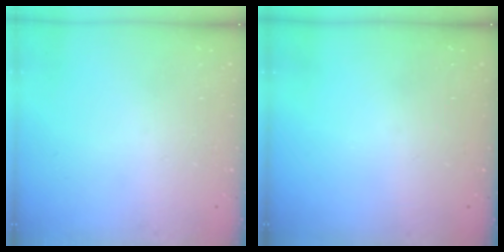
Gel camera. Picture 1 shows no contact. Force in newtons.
{"total": 0.0}